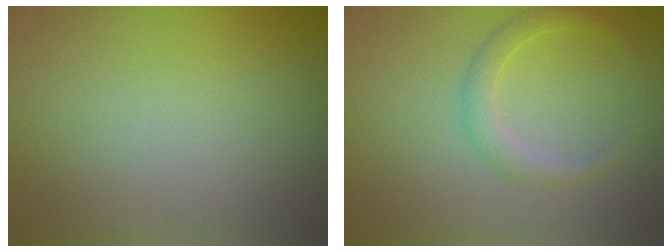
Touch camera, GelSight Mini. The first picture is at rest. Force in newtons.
{"total": 2.1, "press": 2.1, "slide": 0.1}